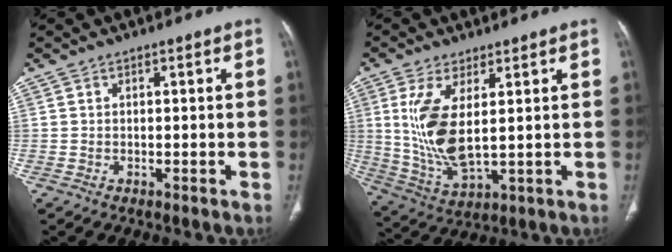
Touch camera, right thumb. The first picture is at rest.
{"total": 11.8, "force": [2.2, 4.6, 10.7], "torque": [-0.230, -0.021, 0.058]}